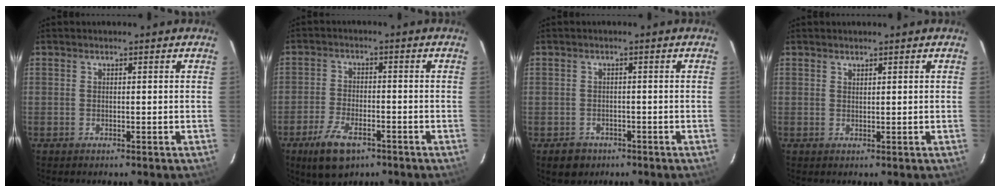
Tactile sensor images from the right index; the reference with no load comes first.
{"total": 9.0, "force": [-5.5, 4.2, 5.7], "torque": [-0.134, -0.012, -0.097]}
{"total": 4.3, "force": [-2.1, 3.6, 1.0], "torque": [-0.021, 0.007, -0.025]}
{"total": 0.8, "force": [0.7, 0.2, 0.1], "torque": [-0.003, 0.002, 0.014]}